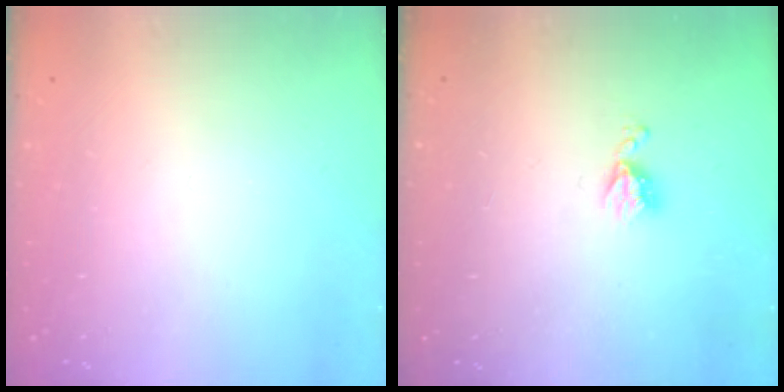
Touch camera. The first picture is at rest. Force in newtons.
{"total": 5.8, "press": 5.7, "slide": 0.7}